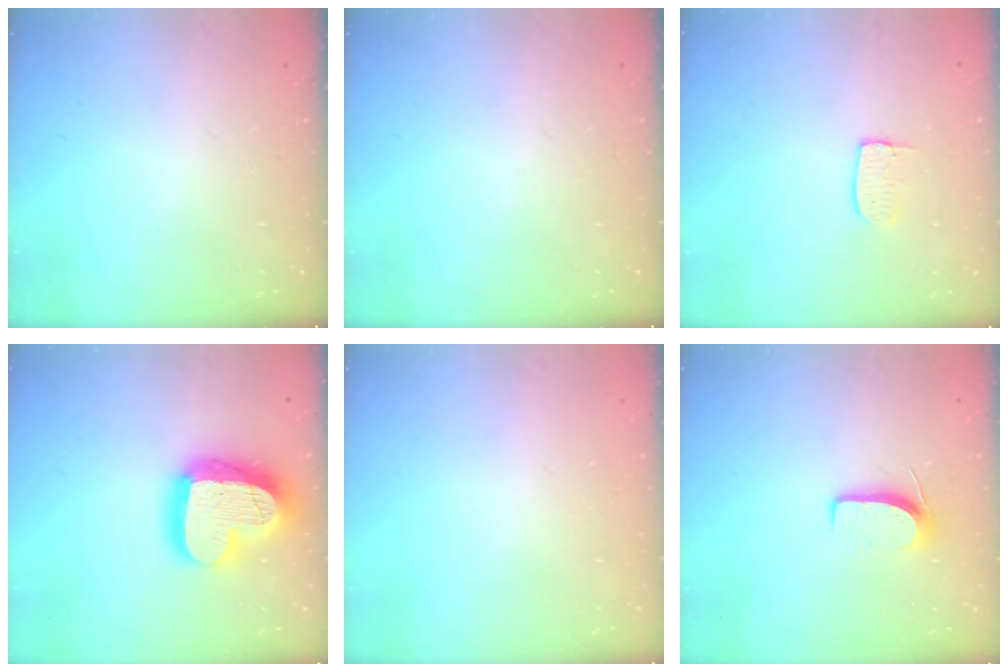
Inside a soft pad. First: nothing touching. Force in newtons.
{"total": 0.0}
{"total": 6.0, "press": 6.0, "slide": 0.4}
{"total": 23.3, "press": 23.3, "slide": 1.9}
{"total": 0.0}
{"total": 7.0, "press": 7.0, "slide": 0.6}